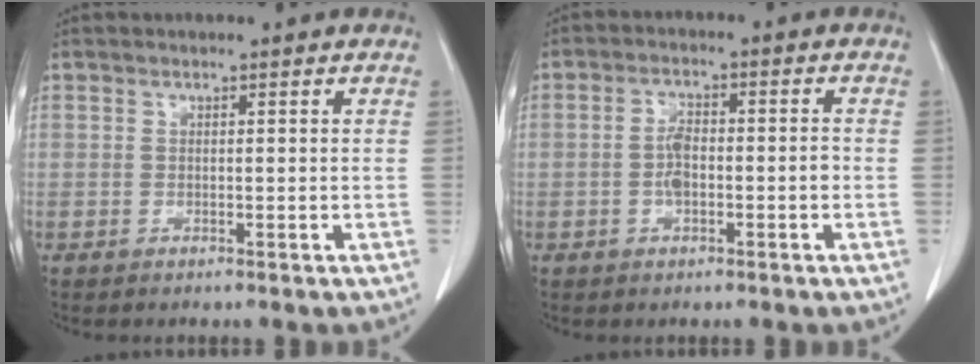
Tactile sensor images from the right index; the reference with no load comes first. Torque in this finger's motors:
{"motor_torque": [0.87, -0.39, 0.48, 0.08]}